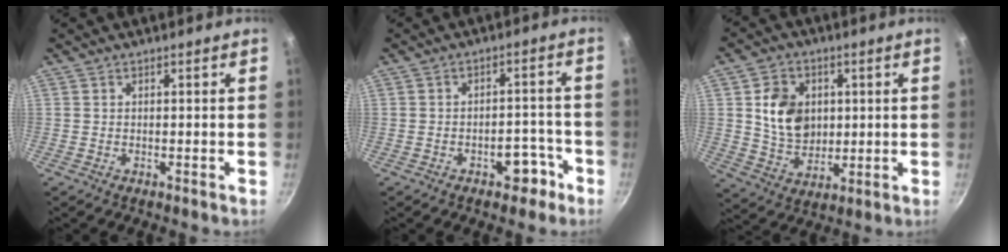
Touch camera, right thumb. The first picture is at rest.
{"total": 5.5, "force": [-3.2, 3.3, 3.2], "torque": [-0.011, 0.035, -0.031]}
{"total": 11.2, "force": [2.0, 9.0, 6.4], "torque": [-0.083, -0.012, 0.041]}